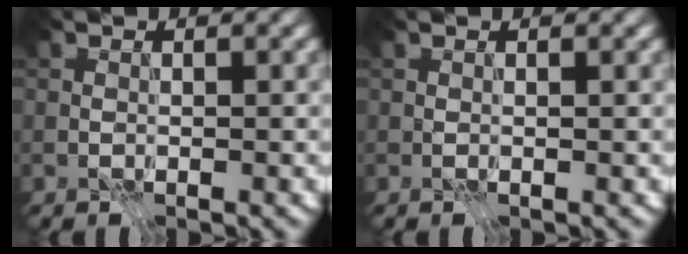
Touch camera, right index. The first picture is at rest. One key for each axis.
{"total": 0.0}